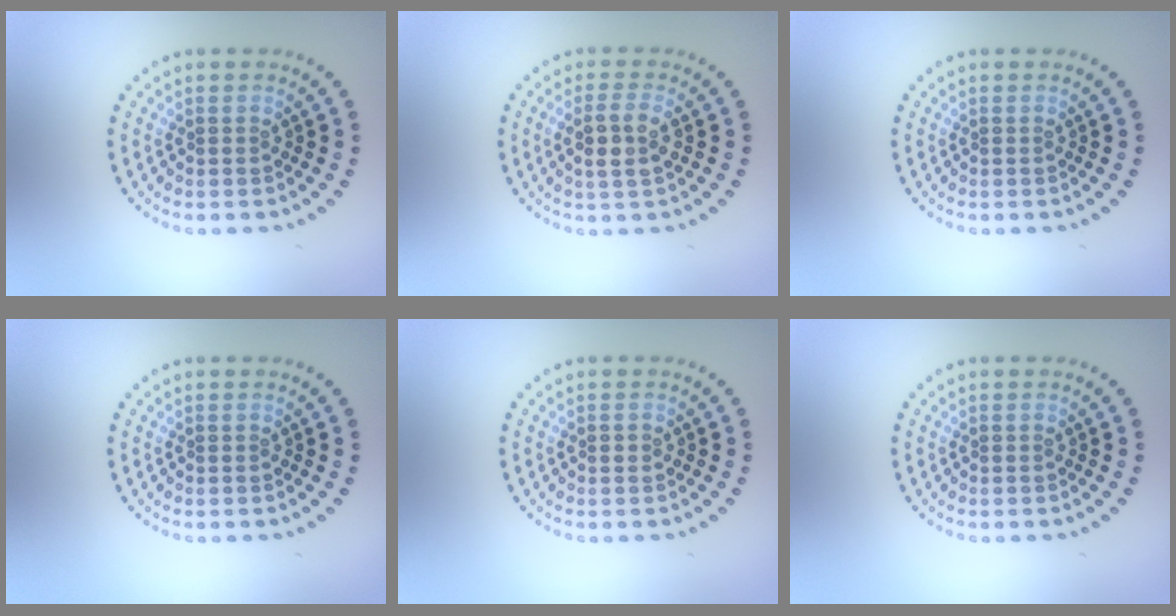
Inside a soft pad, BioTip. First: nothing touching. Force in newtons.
{"total": 2.8, "press": 2.6, "slide": 1.1}
{"total": 0.0}
{"total": 0.0}
{"total": 0.9, "press": 0.9, "slide": 0.1}
{"total": 0.0}